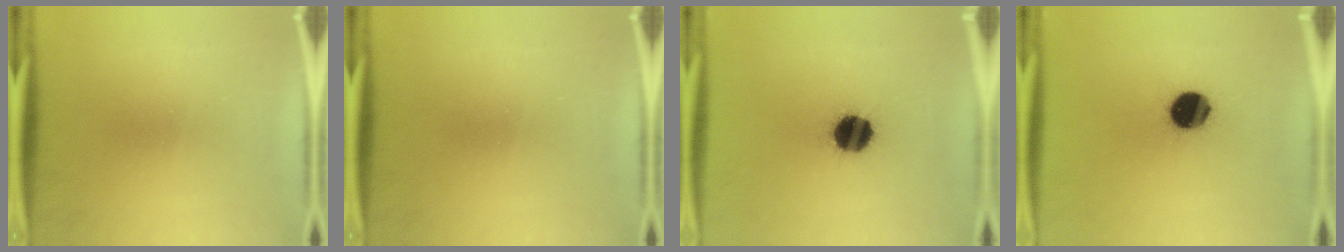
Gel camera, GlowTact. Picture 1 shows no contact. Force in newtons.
{"total": 0.0}
{"total": 11.0}
{"total": 11.5}